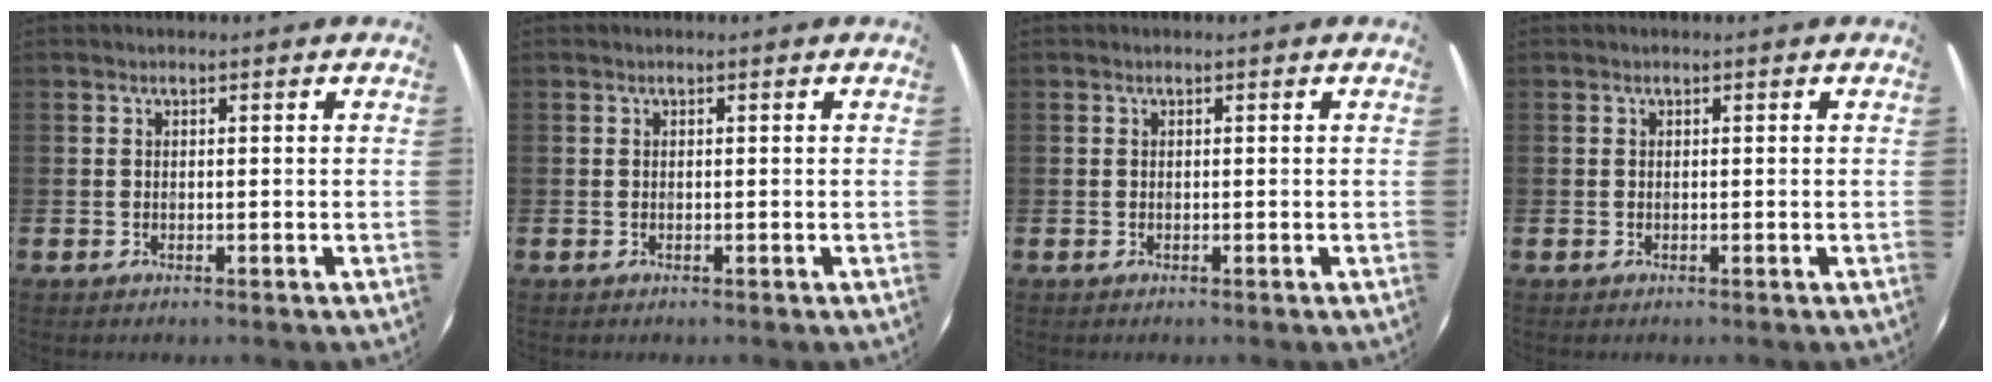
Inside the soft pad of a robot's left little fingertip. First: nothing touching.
{"total": 0.0}
{"total": 0.0}
{"total": 0.0}